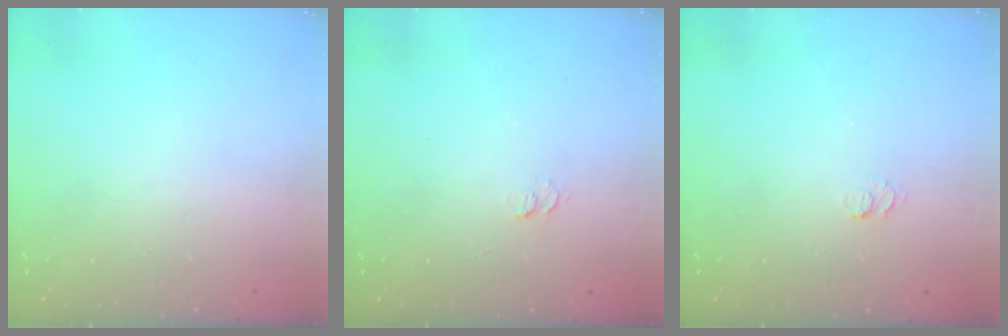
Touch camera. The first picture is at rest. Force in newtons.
{"total": 4.2, "press": 4.1, "slide": 0.5}
{"total": 4.4, "press": 4.4, "slide": 0.5}